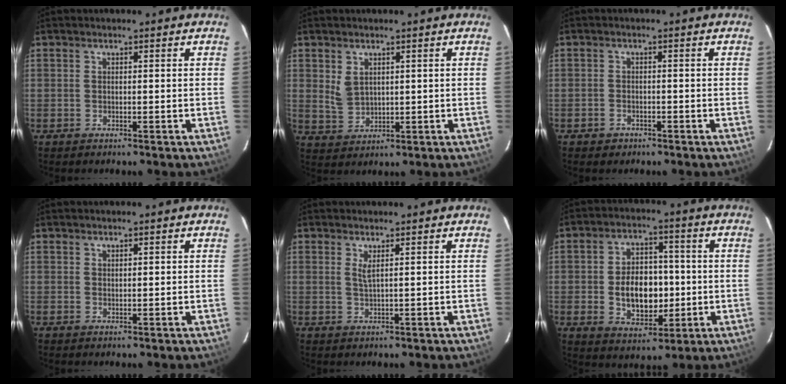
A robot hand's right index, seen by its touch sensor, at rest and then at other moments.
{"total": 4.3, "force": [1.6, 3.0, 2.5], "torque": [-0.046, -0.002, 0.042]}
{"total": 2.1, "force": [-1.3, 1.7, 0.4], "torque": [-0.011, 0.004, -0.016]}
{"total": 0.6, "force": [0.5, 0.3, 0.3], "torque": [-0.004, 0.002, 0.011]}
{"total": 1.7, "force": [0.8, 0.0, 1.5], "torque": [-0.028, -0.003, 0.013]}
{"total": 11.4, "force": [-1.2, 7.6, 8.4], "torque": [-0.157, 0.016, -0.002]}